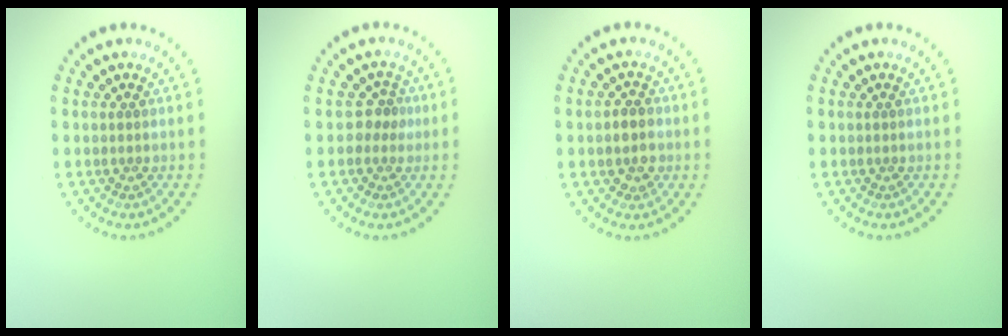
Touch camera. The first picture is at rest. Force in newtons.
{"total": 1.5, "press": 1.2, "slide": 0.9}
{"total": 2.1, "press": 2.0, "slide": 0.6}
{"total": 0.0}